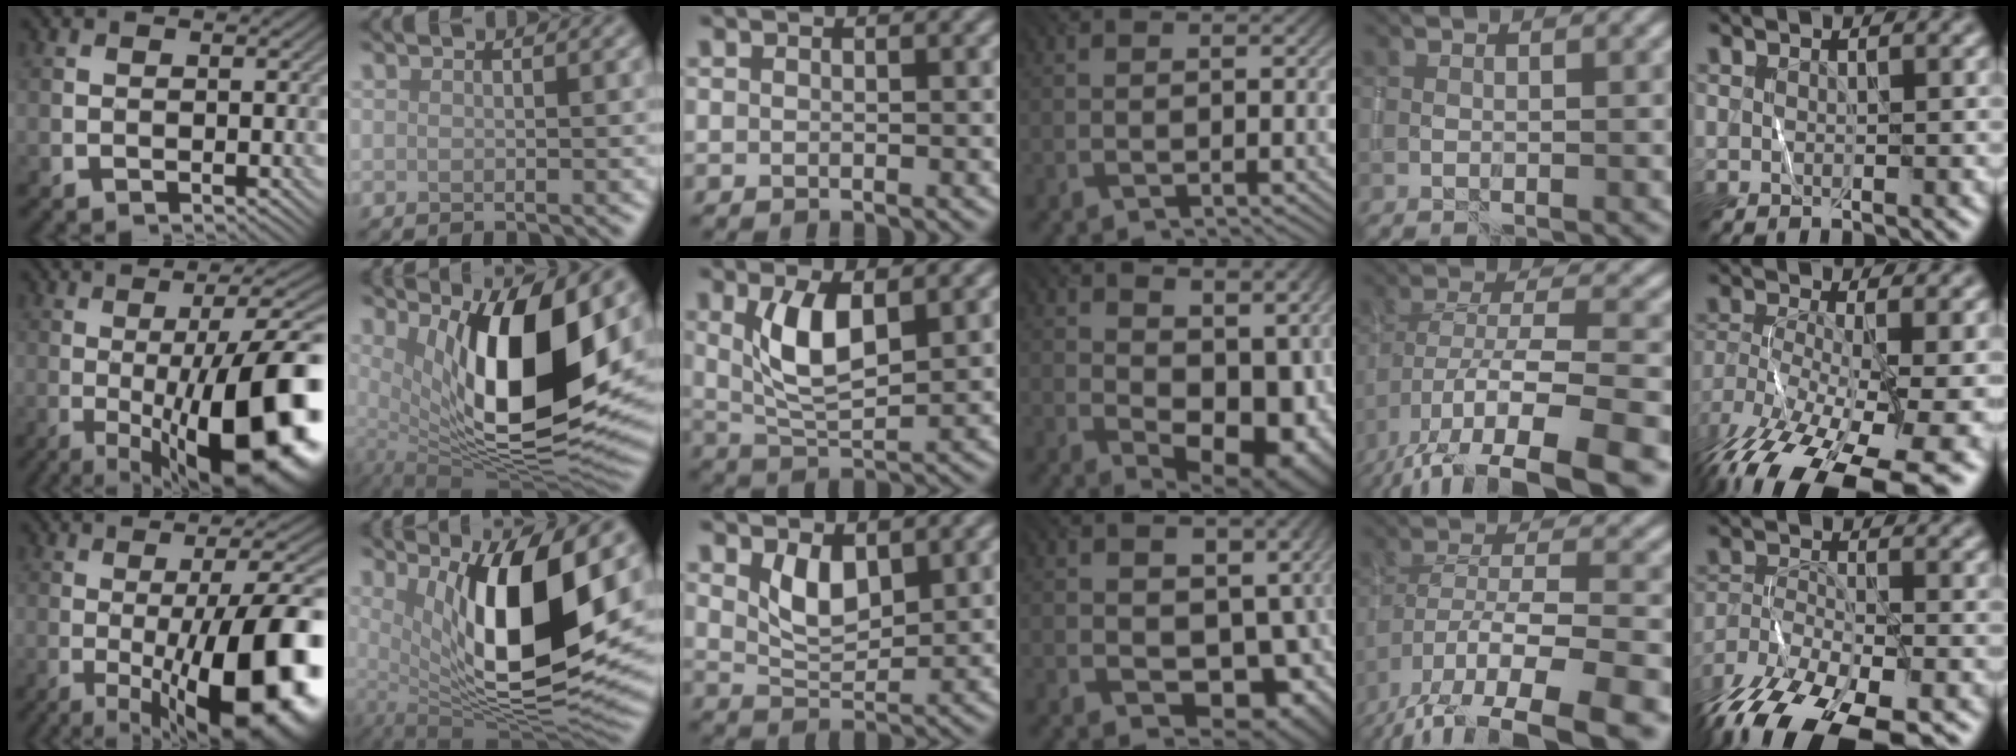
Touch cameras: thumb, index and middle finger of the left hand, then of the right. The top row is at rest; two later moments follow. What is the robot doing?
{"motion": "wrap", "object": "ribbon"}